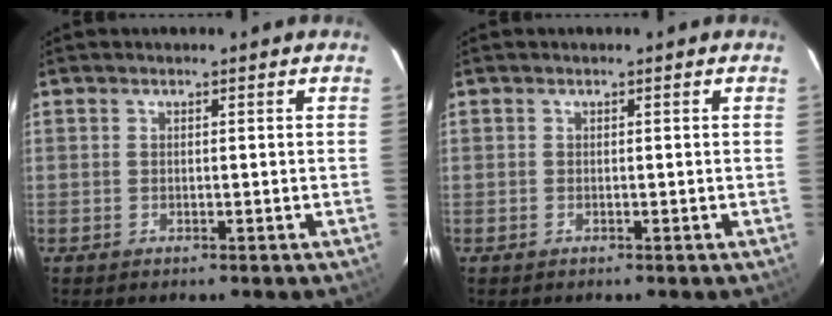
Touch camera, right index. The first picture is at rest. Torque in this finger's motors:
{"motor_torque": [-0.02, 0.02, -0.15, -0.06]}